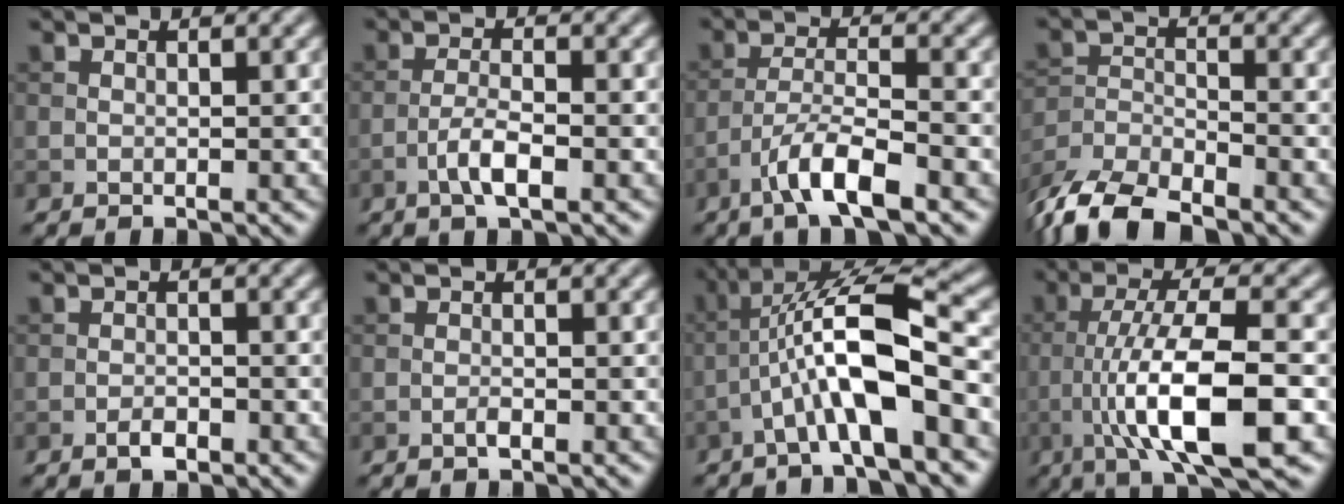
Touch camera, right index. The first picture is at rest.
{"total": 2.9, "force": [-1.4, 0.7, 2.4], "torque": [-0.049, 0.006, -0.031]}
{"total": 5.4, "force": [-3.4, 1.2, 4.0], "torque": [-0.073, 0.003, -0.068]}
{"total": 7.9, "force": [-6.6, 2.5, 3.5], "torque": [-0.066, -0.009, -0.130]}
{"total": 1.5, "force": [-0.9, 0.6, 0.9], "torque": [-0.015, 0.000, -0.018]}
{"total": 0.8, "force": [-0.5, 0.2, 0.6], "torque": [-0.012, 0.000, -0.010]}
{"total": 9.1, "force": [-2.6, 2.1, 8.5], "torque": [-0.149, 0.024, -0.052]}
{"total": 10.5, "force": [-3.0, 2.5, 9.7], "torque": [-0.158, 0.011, -0.055]}